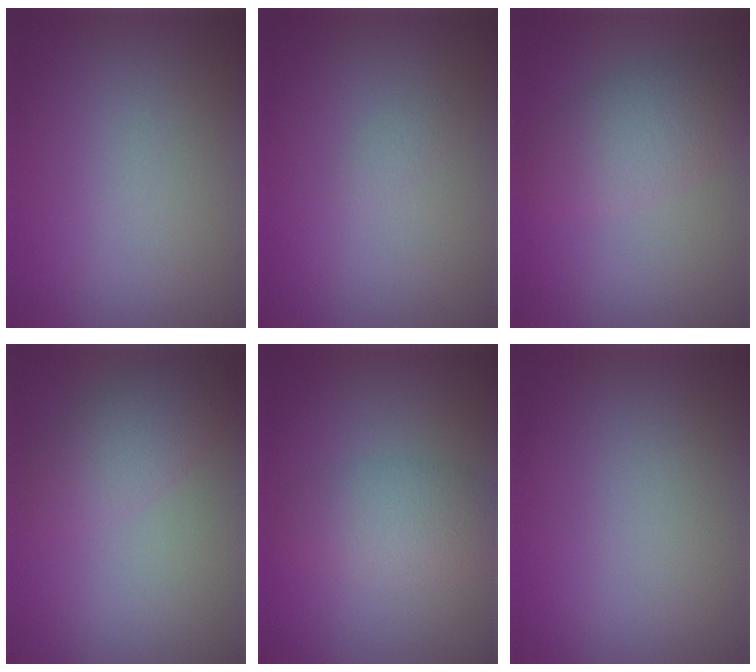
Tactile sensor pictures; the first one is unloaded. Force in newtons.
{"total": 0.5, "press": 0.5, "slide": 0.0}
{"total": 4.5, "press": 4.5, "slide": 0.2}
{"total": 3.4, "press": 3.4, "slide": 0.2}
{"total": 4.0, "press": 4.0, "slide": 0.1}
{"total": 0.0}